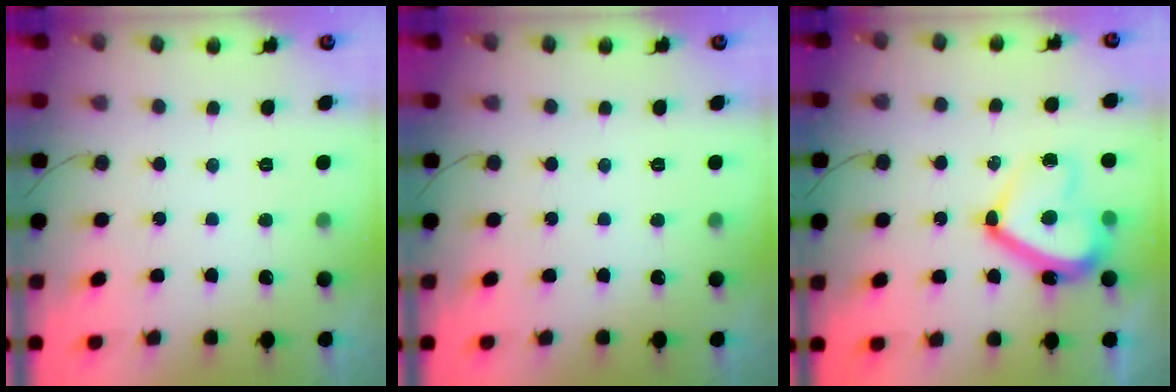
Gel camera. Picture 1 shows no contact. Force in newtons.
{"total": 0.0}
{"total": 15.2, "press": 15.1, "slide": 1.8}